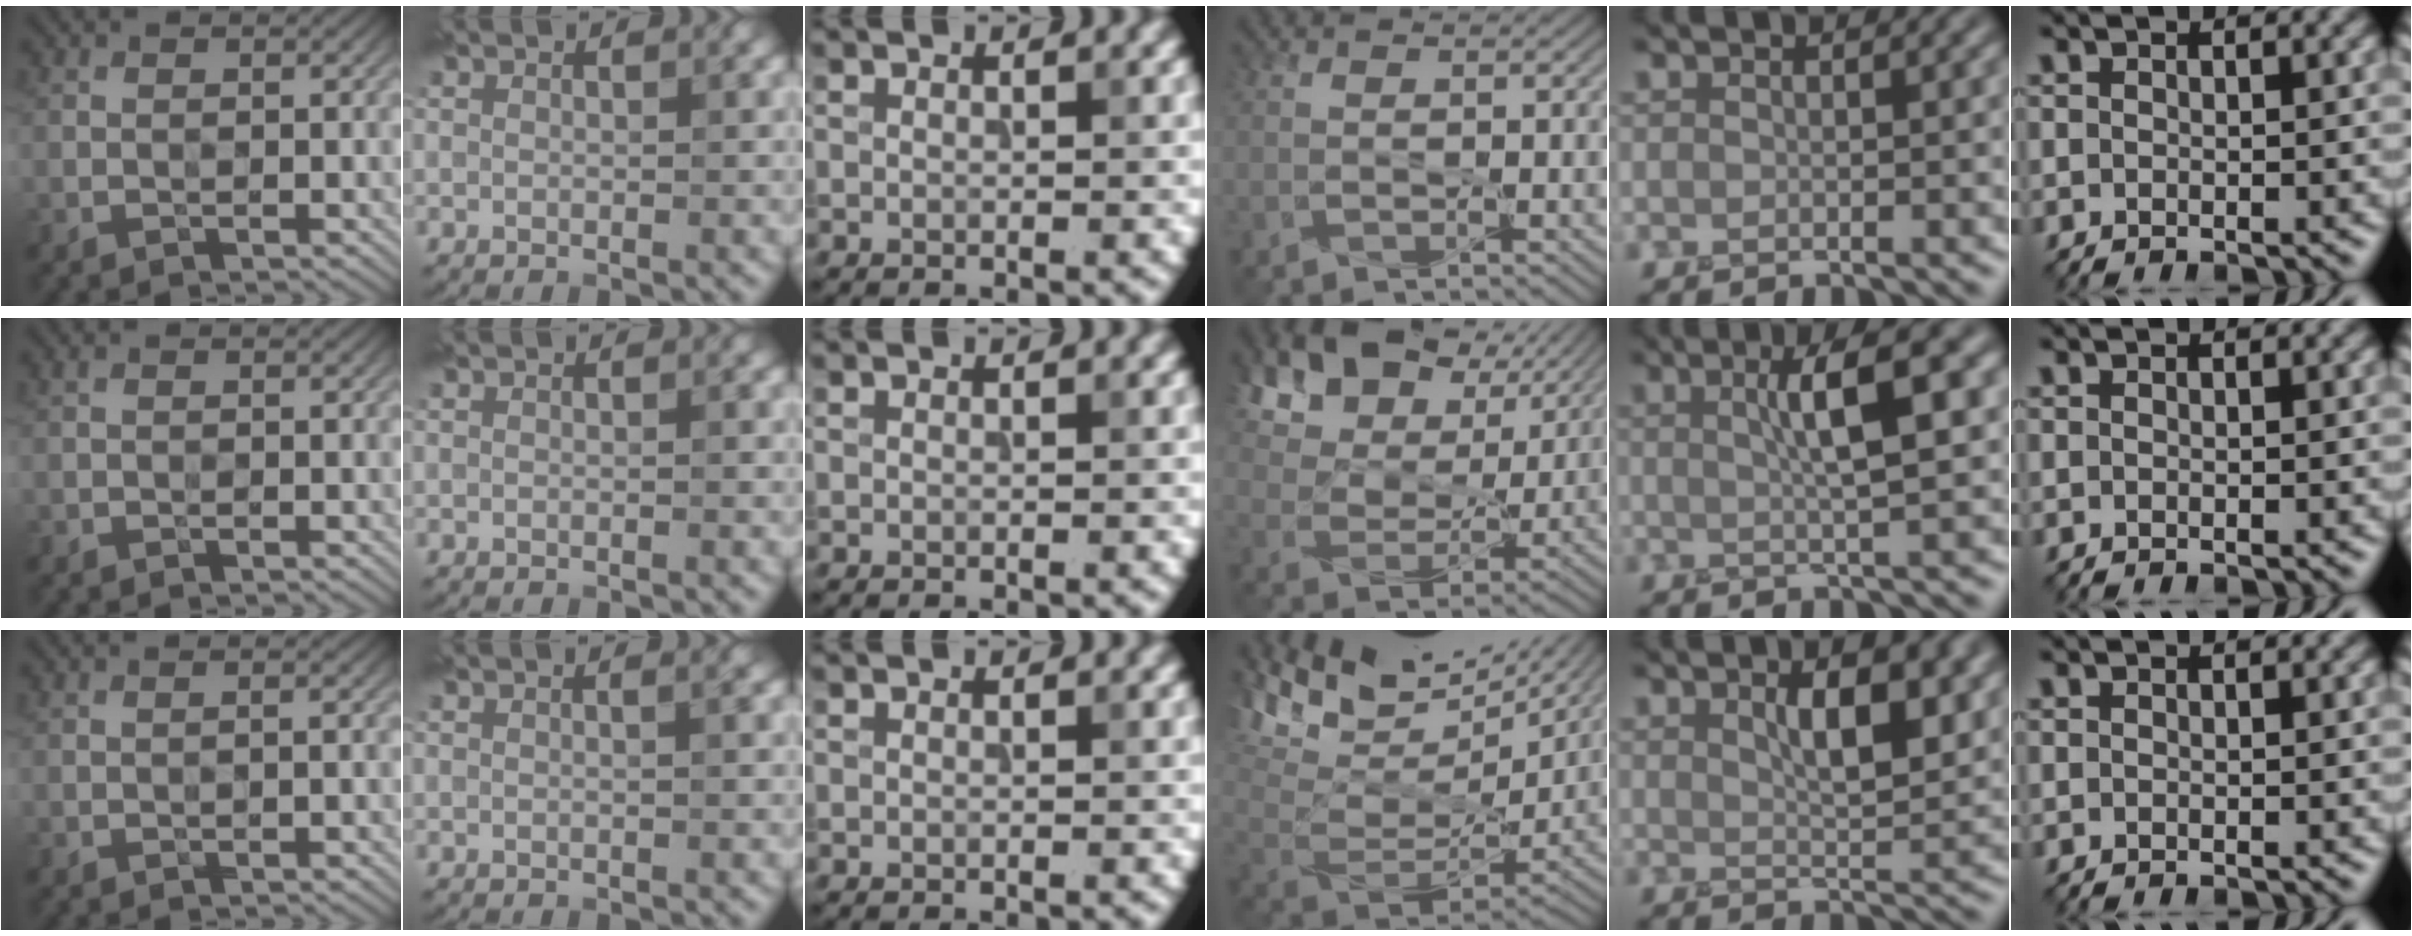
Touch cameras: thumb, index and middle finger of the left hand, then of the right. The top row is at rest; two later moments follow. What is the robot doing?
{"motion": "peel", "object": "velcro strap"}